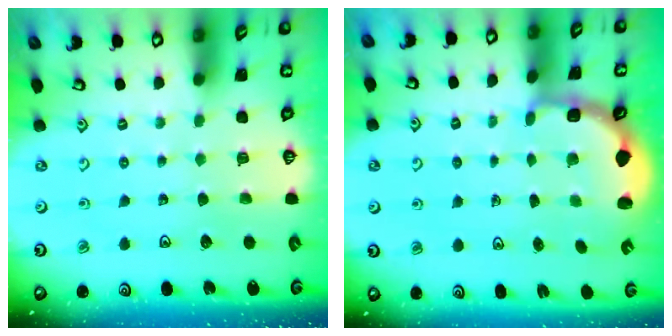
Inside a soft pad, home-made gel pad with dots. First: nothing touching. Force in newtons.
{"total": 2.7, "press": 2.1, "slide": 1.7}